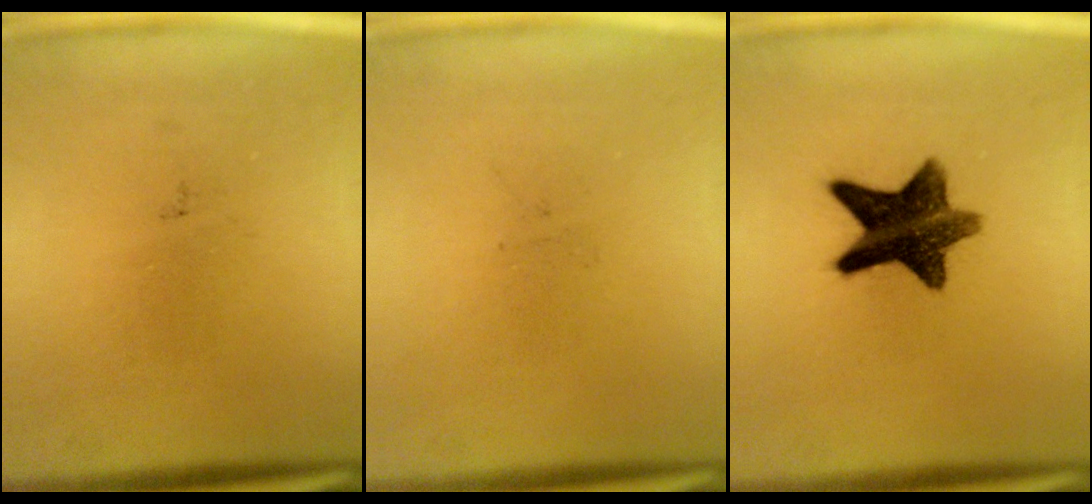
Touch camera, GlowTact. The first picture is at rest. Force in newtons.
{"total": 0.0}
{"total": 12.0}